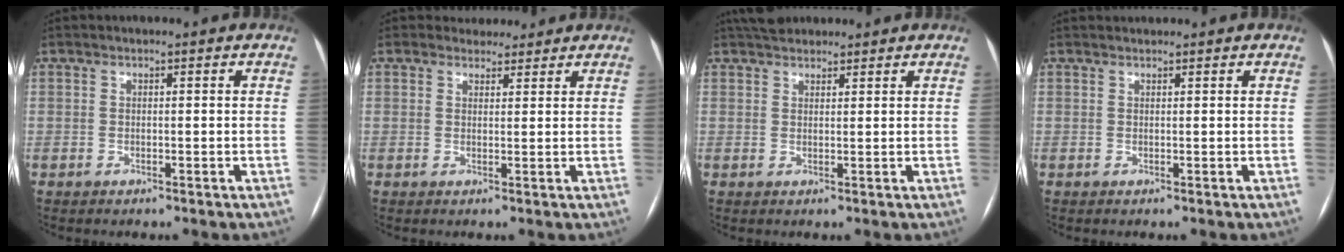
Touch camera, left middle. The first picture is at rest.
{"total": 3.3, "force": [2.9, 1.7, -0.3], "torque": [0.009, 0.006, 0.035]}
{"total": 4.1, "force": [3.7, 1.6, 1.1], "torque": [-0.016, 0.030, 0.061]}
{"total": 1.1, "force": [1.0, 0.2, 0.0], "torque": [-0.007, 0.009, 0.020]}